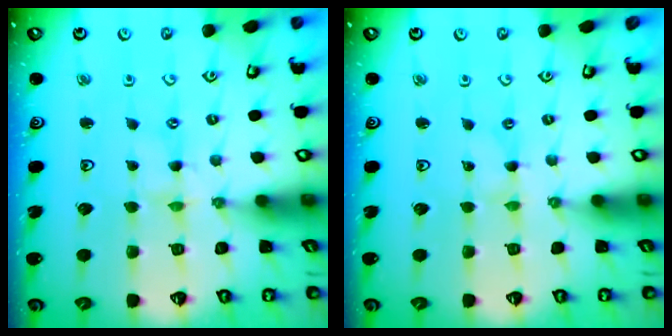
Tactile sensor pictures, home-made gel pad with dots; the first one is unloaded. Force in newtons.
{"total": 0.0}